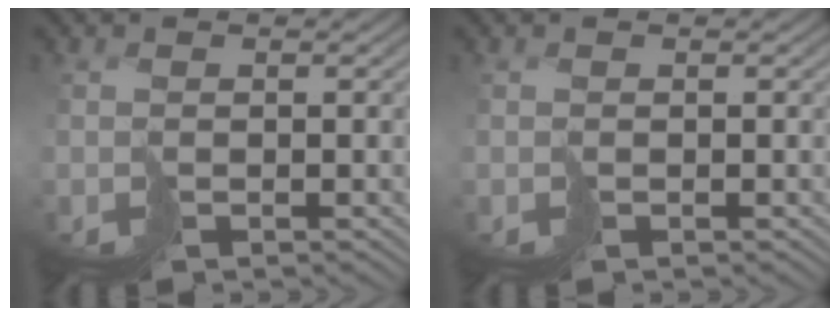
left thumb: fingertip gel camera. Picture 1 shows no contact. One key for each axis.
{"total": 0.0}